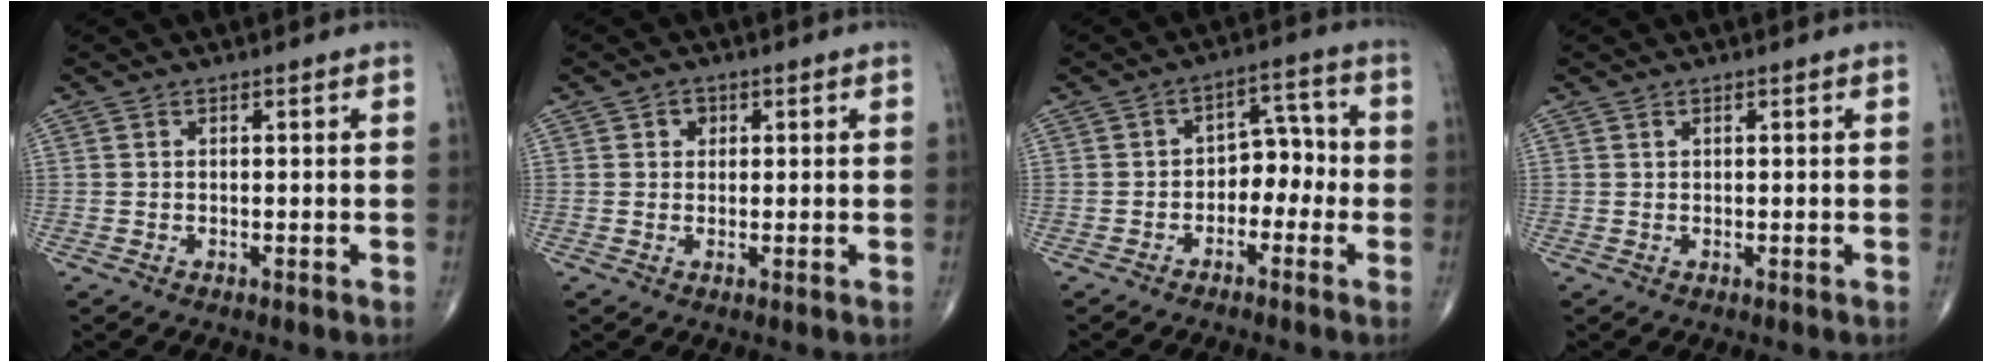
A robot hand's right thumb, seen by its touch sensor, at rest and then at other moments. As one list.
[{"total": 1.7, "force": [0.6, 1.5, 0.6], "torque": [0.005, 0.001, 0.005]}, {"total": 6.5, "force": [-2.0, 4.5, 4.3], "torque": [-0.027, 0.041, -0.042]}, {"total": 0.0}]